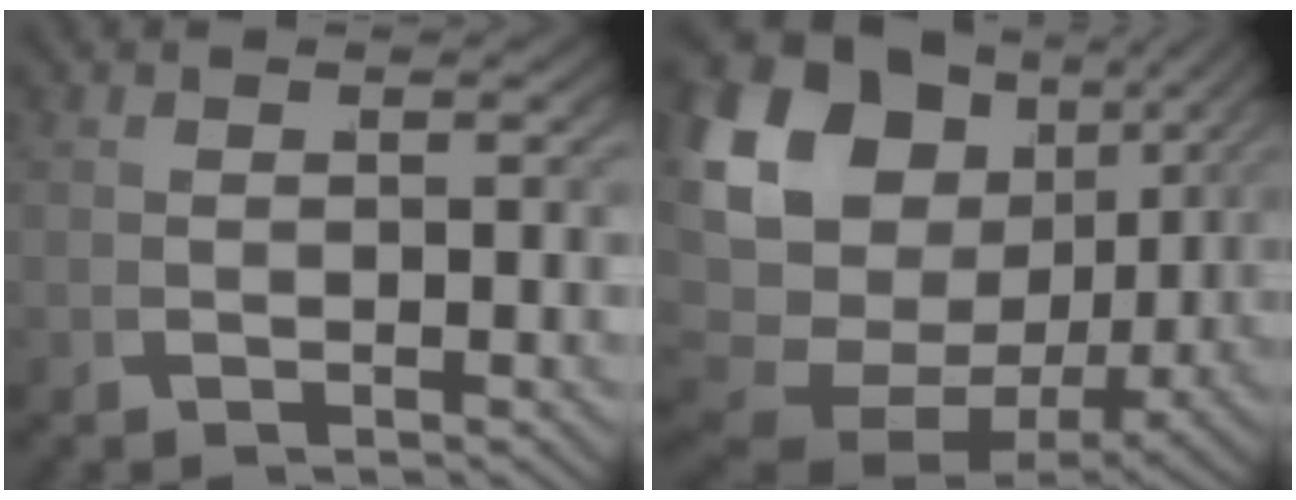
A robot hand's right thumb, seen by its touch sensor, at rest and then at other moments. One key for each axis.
{"total": 19.3, "fx": 1.5, "fy": 14.1, "fz": 13.1, "tx": -0.273, "ty": -0.047, "tz": 0.043}